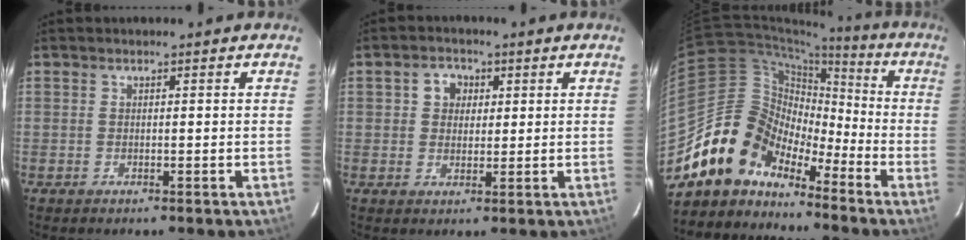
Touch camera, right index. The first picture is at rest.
{"total": 3.9, "force": [1.1, 3.5, 1.4], "torque": [-0.018, 0.014, 0.019]}
{"total": 13.4, "force": [-10.8, 7.3, 3.2], "torque": [-0.063, 0.033, -0.211]}